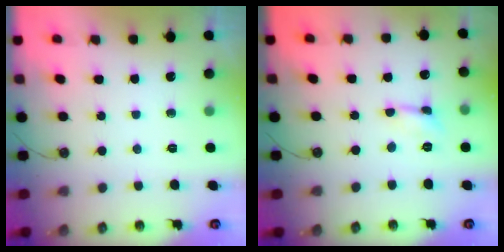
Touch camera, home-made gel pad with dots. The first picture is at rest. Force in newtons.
{"total": 0.8, "press": 0.8, "slide": 0.1}